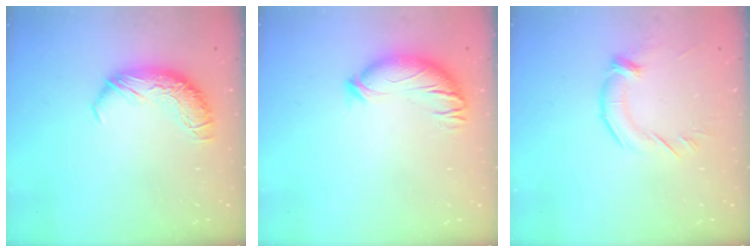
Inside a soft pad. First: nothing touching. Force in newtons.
{"total": 3.5, "press": 3.2, "slide": 1.3}
{"total": 1.9, "press": 1.6, "slide": 1.1}